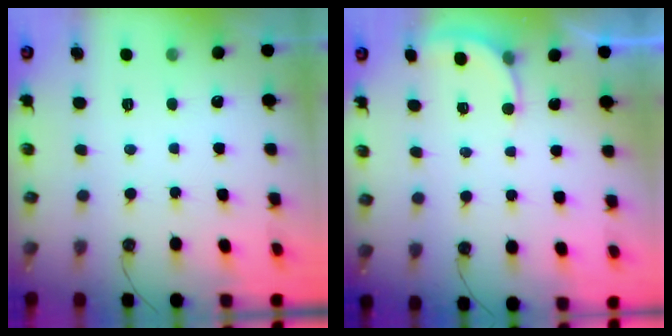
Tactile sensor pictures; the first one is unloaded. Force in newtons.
{"total": 2.9, "press": 2.9, "slide": 0.3}